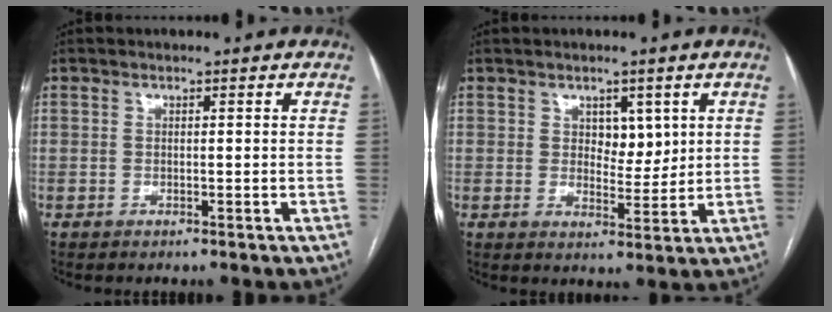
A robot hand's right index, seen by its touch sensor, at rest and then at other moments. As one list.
[{"total": 4.3, "force": [1.7, 2.5, 3.1], "torque": [-0.039, -0.003, 0.031]}]